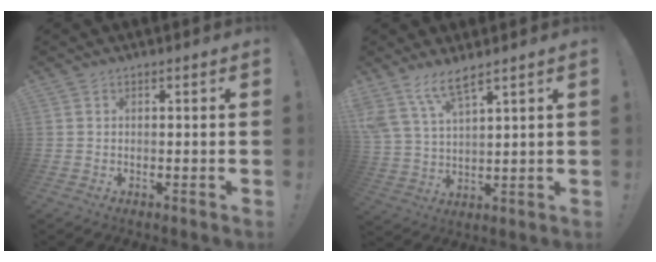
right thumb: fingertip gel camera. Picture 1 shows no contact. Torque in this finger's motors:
{"motor_torque": [1.00, 2.64, 1.18, 0.94, 0.56]}